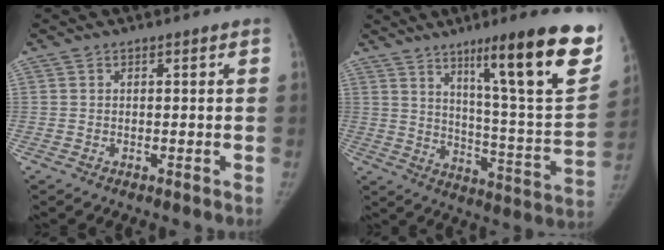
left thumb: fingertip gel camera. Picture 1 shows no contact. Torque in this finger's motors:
{"motor_torque": [1.01, -0.17, 1.37, -1.41, 0.48]}